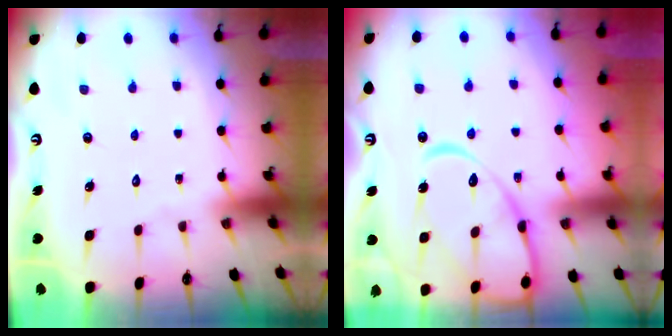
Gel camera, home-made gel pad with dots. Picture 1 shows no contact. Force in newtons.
{"total": 16.1, "press": 16.1, "slide": 1.5}